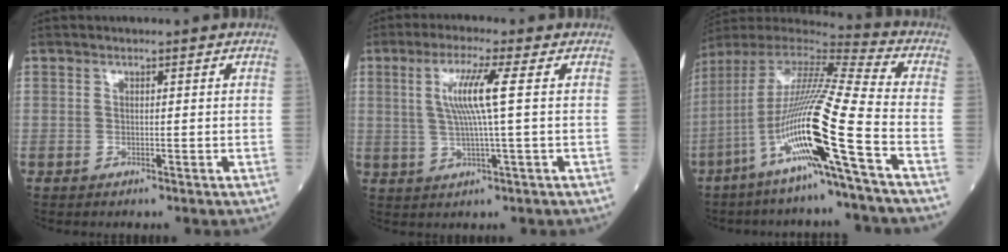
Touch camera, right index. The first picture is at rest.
{"total": 7.2, "force": [1.5, -0.8, 7.0], "torque": [-0.139, 0.003, 0.032]}
{"total": 19.5, "force": [-7.3, -1.0, 18.0], "torque": [-0.366, -0.022, -0.150]}